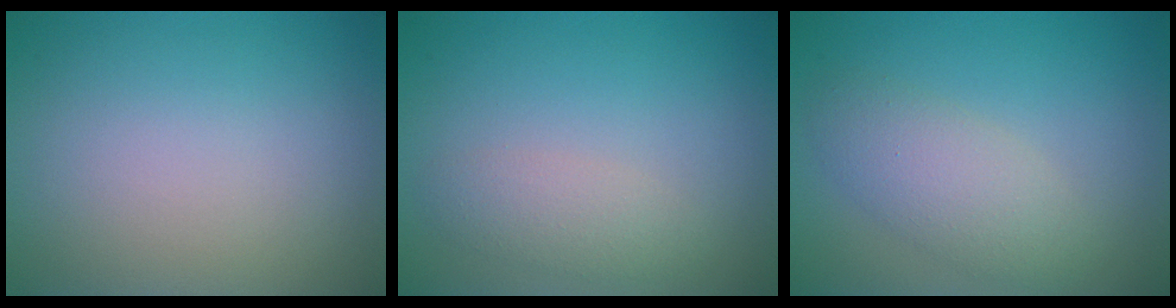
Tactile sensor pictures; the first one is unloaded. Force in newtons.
{"total": 2.1, "press": 2.0, "slide": 0.1}
{"total": 3.5, "press": 3.5, "slide": 0.0}